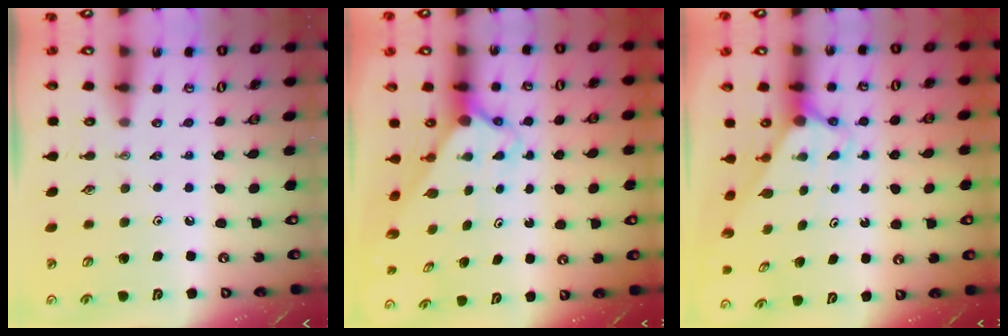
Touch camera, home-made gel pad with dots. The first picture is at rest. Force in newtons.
{"total": 3.0, "press": 3.0, "slide": 0.3}
{"total": 2.6, "press": 2.6, "slide": 0.0}